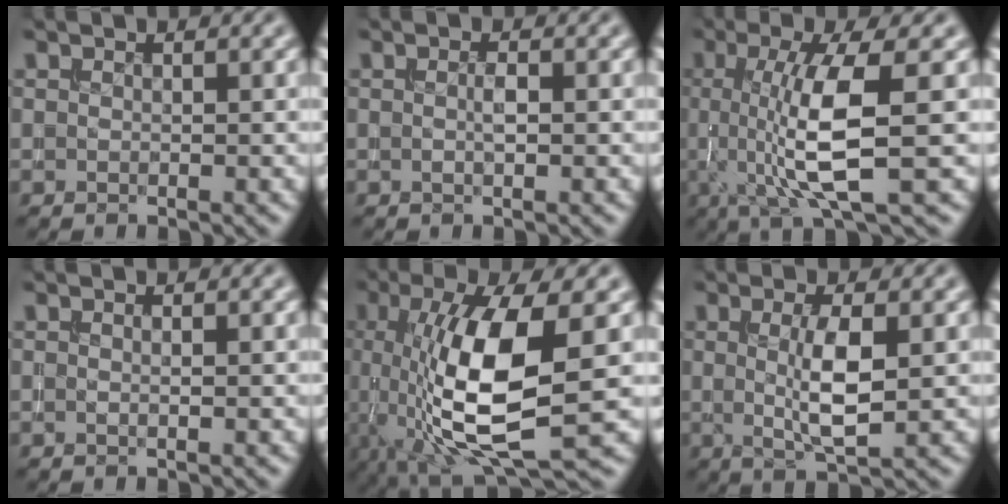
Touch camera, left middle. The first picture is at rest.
{"total": 0.9, "force": [-0.2, 0.1, 0.8], "torque": [-0.019, 0.003, -0.003]}
{"total": 7.3, "force": [-0.3, 1.5, 7.1], "torque": [-0.125, -0.003, -0.004]}
{"total": 0.0}
{"total": 10.8, "force": [-0.5, 3.4, 10.2], "torque": [-0.191, -0.005, -0.004]}
{"total": 4.0, "force": [0.0, 0.8, 3.9], "torque": [-0.076, -0.004, 0.006]}